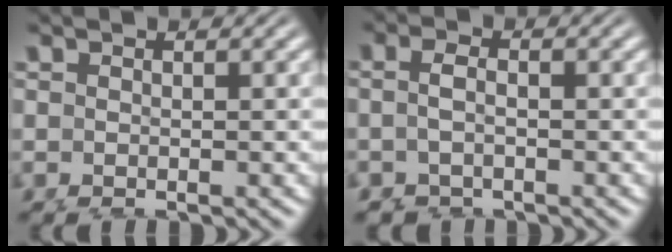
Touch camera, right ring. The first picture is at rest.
{"total": 2.6, "force": [-0.6, 2.0, 1.6], "torque": [-0.033, 0.000, -0.015]}